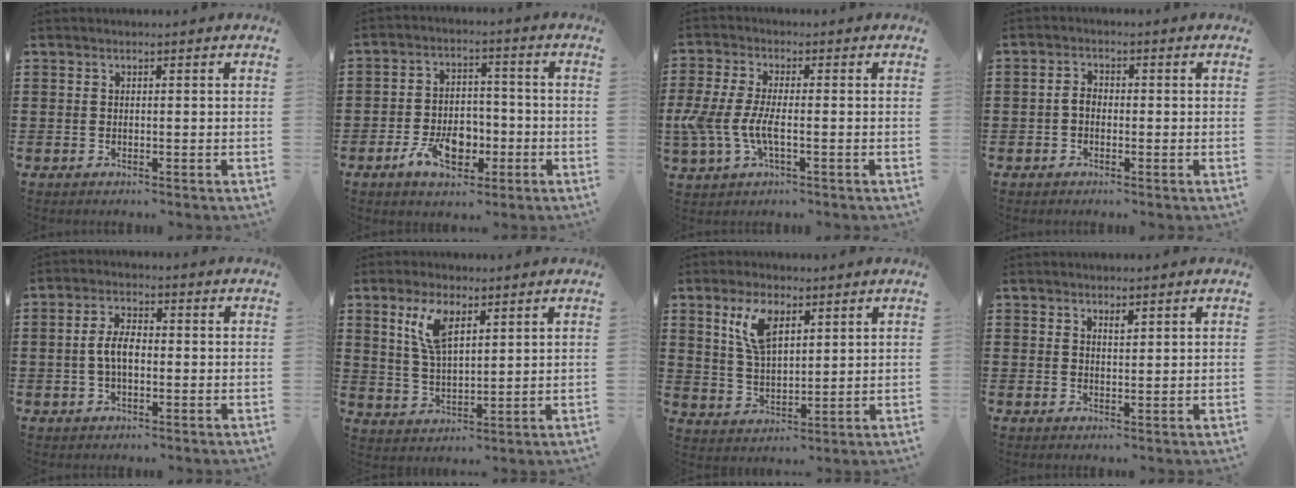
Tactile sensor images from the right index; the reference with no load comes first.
{"total": 7.6, "force": [-3.1, 4.6, 5.1], "torque": [-0.095, 0.009, -0.059]}
{"total": 5.9, "force": [-1.6, 2.3, 5.2], "torque": [-0.136, -0.012, -0.039]}
{"total": 2.0, "force": [-0.5, 1.3, 1.5], "torque": [-0.037, 0.001, -0.014]}
{"total": 4.8, "force": [-0.5, 2.3, 4.1], "torque": [-0.096, -0.001, -0.017]}
{"total": 7.1, "force": [3.5, 2.8, 5.5], "torque": [-0.119, 0.007, 0.061]}
{"total": 7.4, "force": [3.7, 3.3, 5.5], "torque": [-0.121, 0.009, 0.067]}
{"total": 1.2, "force": [1.0, 0.4, 0.6], "torque": [-0.013, 0.002, 0.018]}